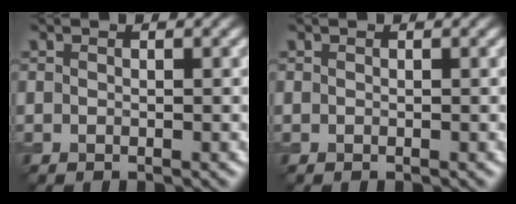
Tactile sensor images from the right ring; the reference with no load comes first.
{"total": 0.0}